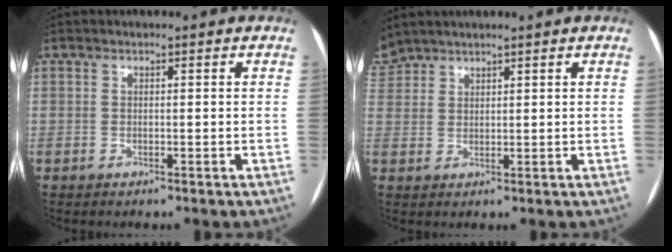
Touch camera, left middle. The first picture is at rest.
{"total": 3.8, "force": [3.6, 1.2, 0.2], "torque": [-0.013, 0.017, 0.076]}